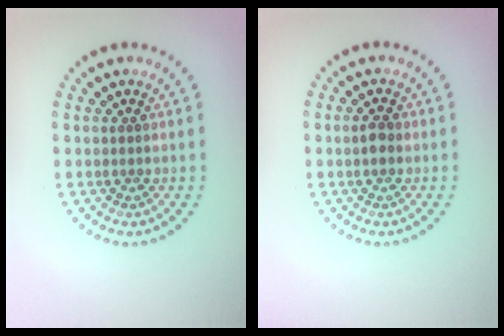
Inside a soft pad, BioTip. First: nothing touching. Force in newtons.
{"total": 1.3, "press": 1.3, "slide": 0.1}